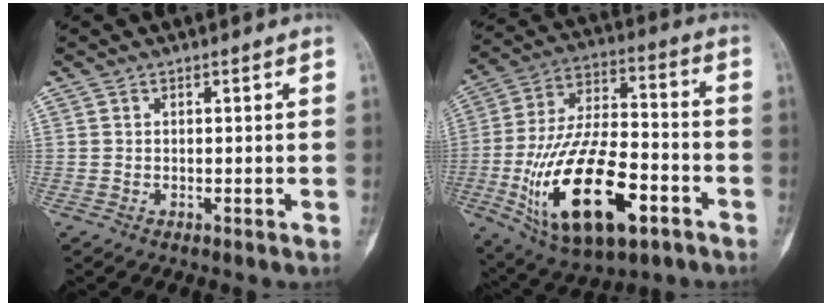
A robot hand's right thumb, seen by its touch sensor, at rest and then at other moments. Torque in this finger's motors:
{"motor_torque": [0.13, 1.79, 2.34, -0.43, 0.20]}